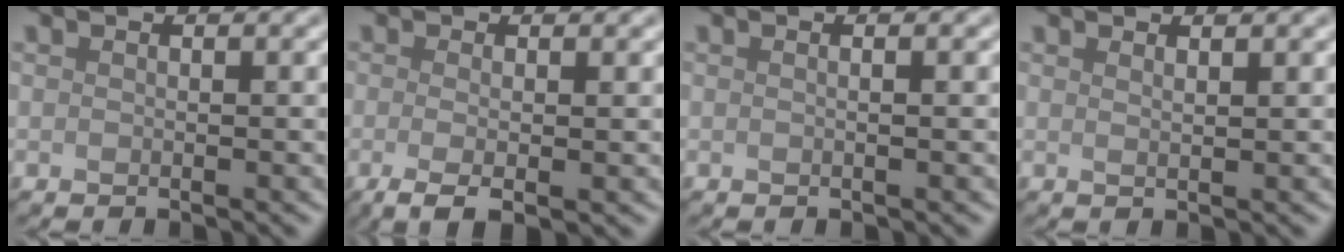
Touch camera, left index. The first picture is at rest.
{"total": 3.3, "force": [-0.7, 0.9, 3.1], "torque": [-0.054, -0.008, -0.015]}
{"total": 1.5, "force": [0.2, 0.6, 1.4], "torque": [-0.009, -0.001, -0.010]}
{"total": 1.0, "force": [0.8, 0.3, 0.6], "torque": [-0.004, 0.000, 0.007]}